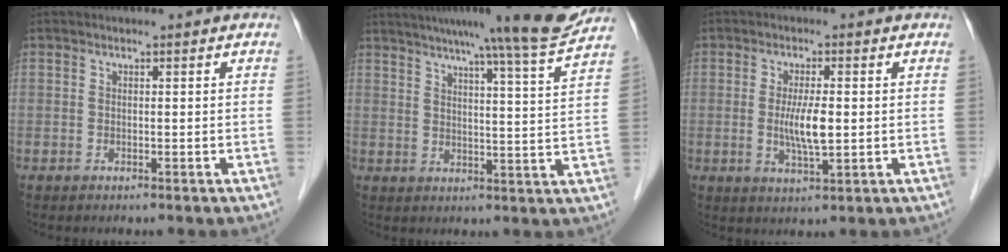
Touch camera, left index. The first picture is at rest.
{"total": 15.4, "force": [13.3, -1.6, 7.5], "torque": [-0.118, -0.027, 0.167]}
{"total": 5.1, "force": [-0.1, 0.8, 5.1], "torque": [-0.101, -0.009, -0.001]}